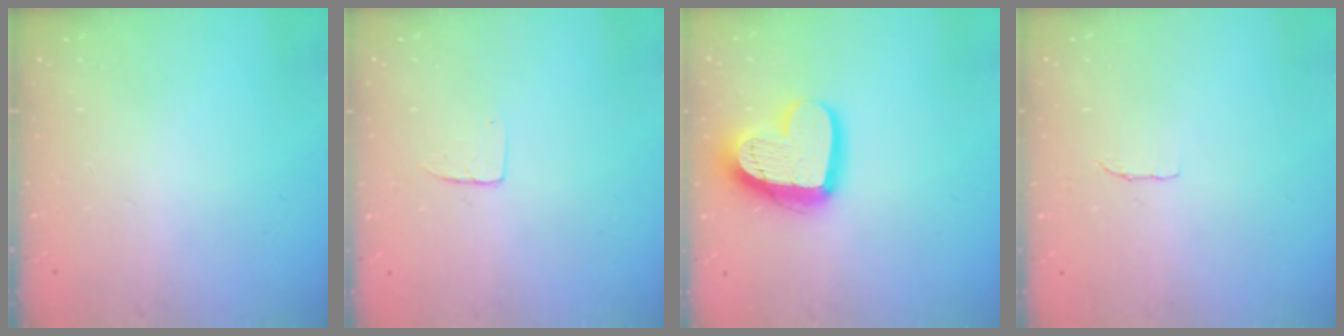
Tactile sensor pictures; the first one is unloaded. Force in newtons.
{"total": 3.8, "press": 3.8, "slide": 0.2}
{"total": 17.0, "press": 17.0, "slide": 1.5}
{"total": 3.4, "press": 3.4, "slide": 0.2}